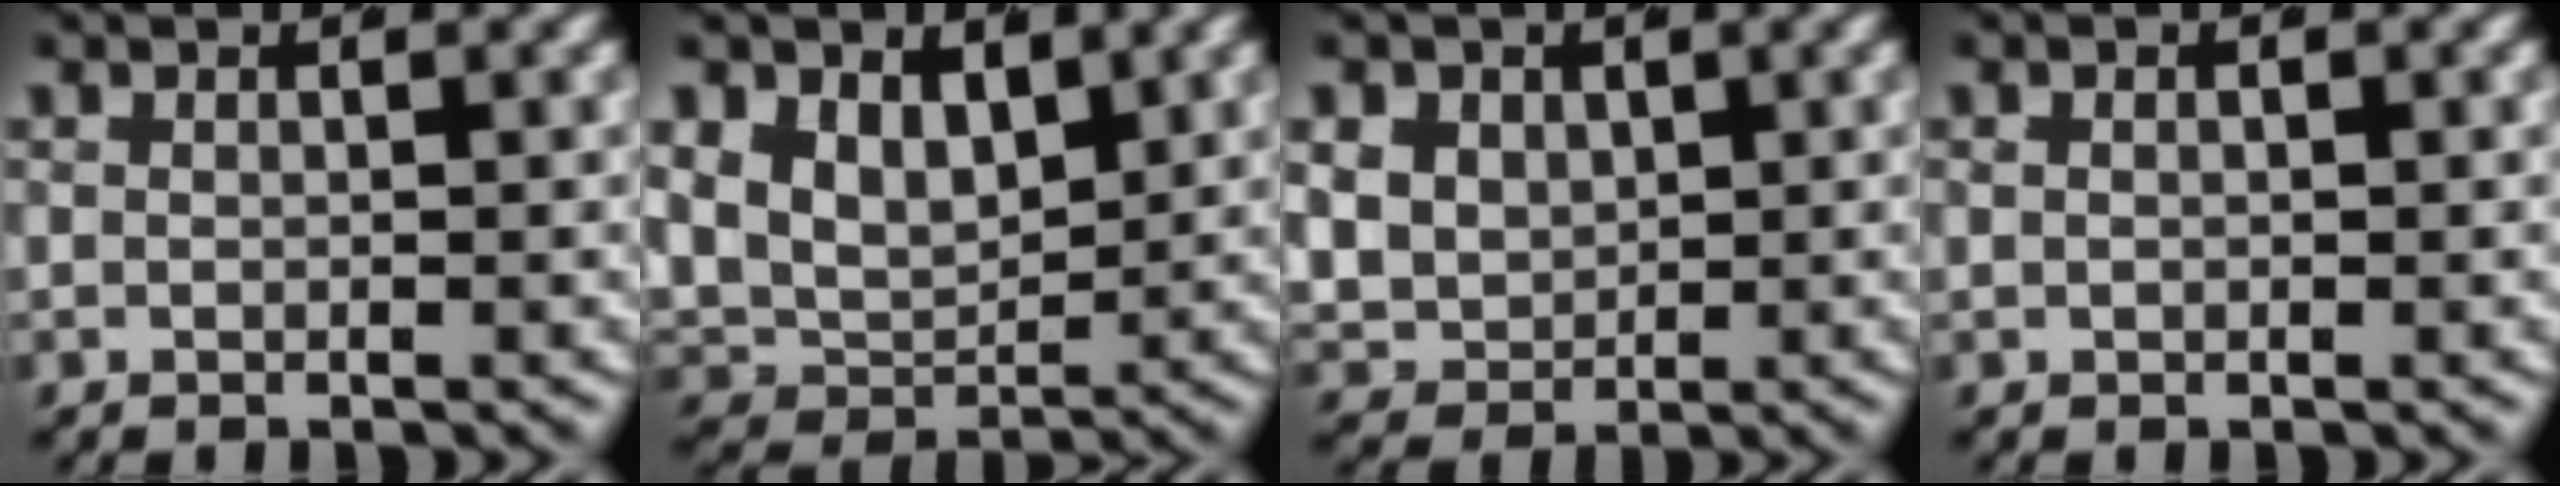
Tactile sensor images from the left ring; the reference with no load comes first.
{"total": 8.8, "force": [0.4, 7.5, 4.5], "torque": [-0.108, -0.030, 0.005]}
{"total": 7.2, "force": [-0.6, 6.7, 2.6], "torque": [-0.101, -0.042, -0.003]}
{"total": 0.5, "force": [-0.2, 0.3, 0.4], "torque": [-0.010, -0.001, -0.003]}